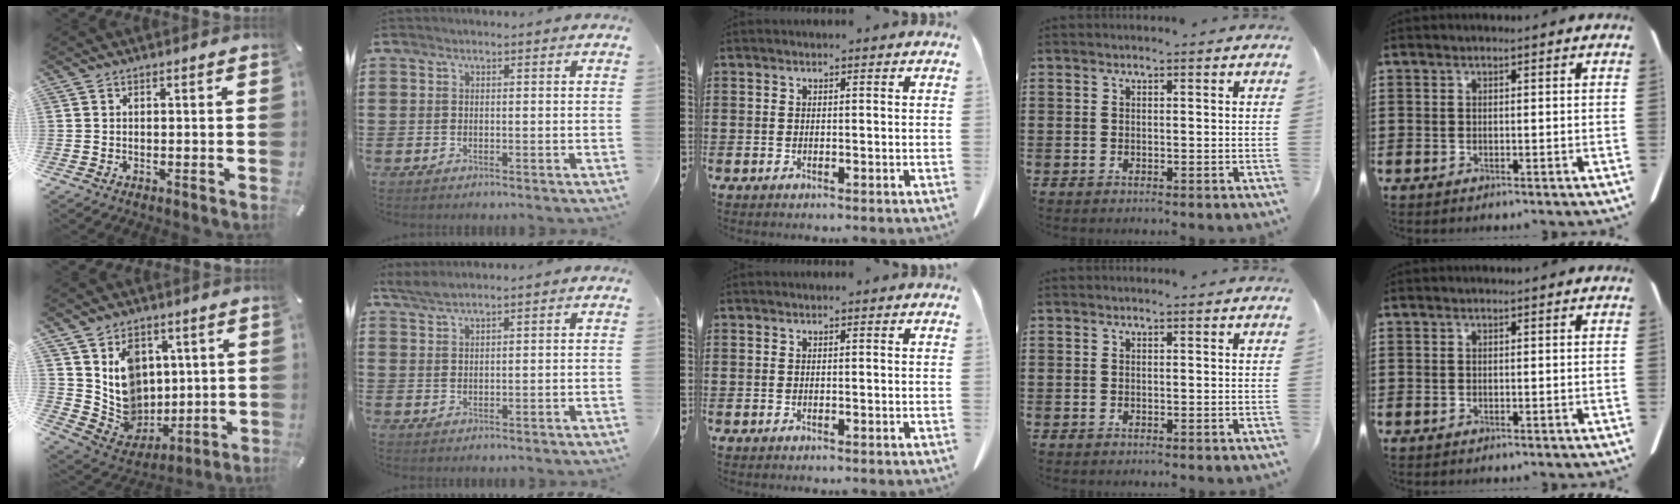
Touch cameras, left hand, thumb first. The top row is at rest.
{"thumb": {"total": 12.4, "force": [3.4, 11.2, 4.2], "torque": [-0.075, -0.026, 0.081]}, "index": {"total": 1.8, "force": [1.7, 0.0, 0.8], "torque": [-0.020, 0.000, 0.032]}}